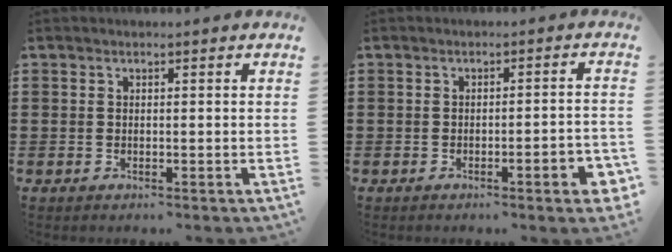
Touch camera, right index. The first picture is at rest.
{"total": 3.6, "force": [-1.9, 0.3, 3.1], "torque": [-0.048, -0.005, -0.030]}